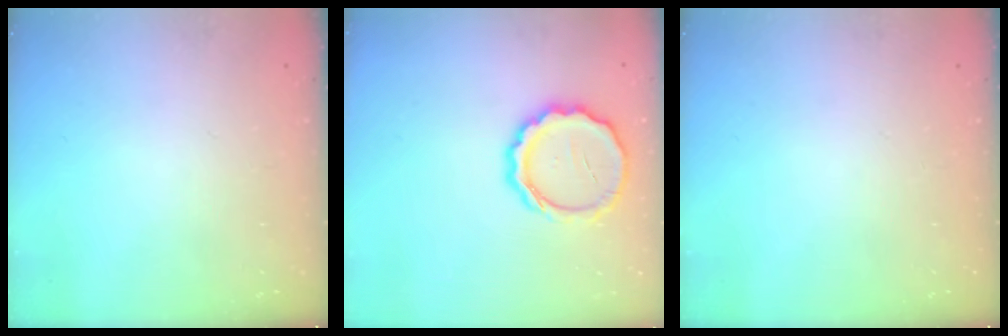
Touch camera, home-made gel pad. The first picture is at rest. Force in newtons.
{"total": 12.5, "press": 12.2, "slide": 2.7}
{"total": 0.0}